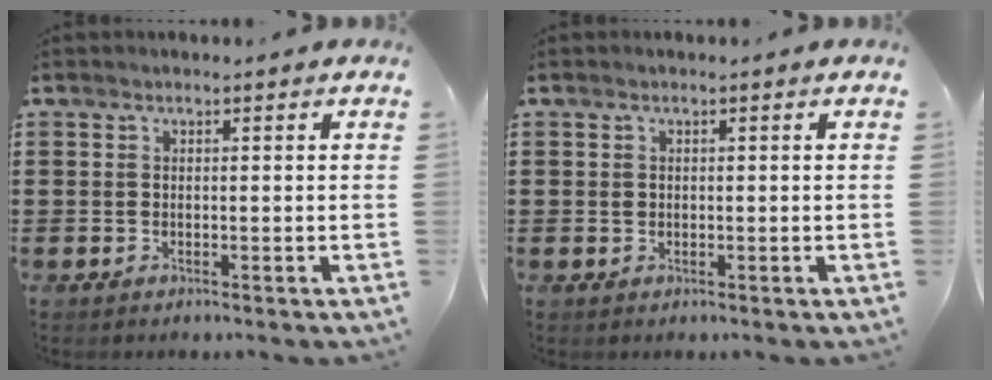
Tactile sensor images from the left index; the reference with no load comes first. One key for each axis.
{"total": 0.6, "fx": 0.1, "fy": 0.6, "fz": 0.3, "tx": -0.008, "ty": 0.003, "tz": 0.002}